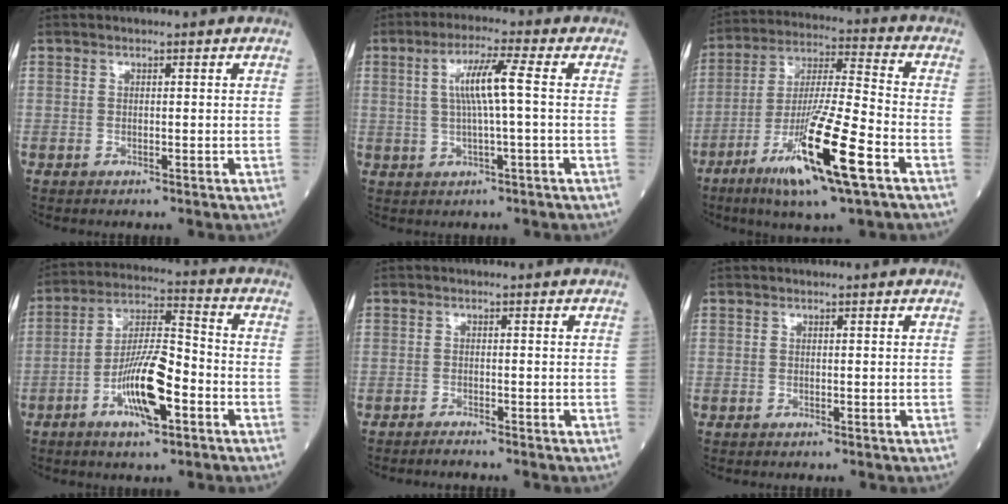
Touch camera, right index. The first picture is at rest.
{"total": 6.6, "force": [0.8, -0.2, 6.5], "torque": [-0.121, 0.010, 0.015]}
{"total": 16.6, "force": [-7.8, 0.7, 14.6], "torque": [-0.279, -0.028, -0.138]}
{"total": 11.7, "force": [-4.5, 2.8, 10.4], "torque": [-0.198, 0.005, -0.081]}
{"total": 1.3, "force": [-1.3, -0.2, 0.3], "torque": [-0.009, -0.002, -0.024]}
{"total": 0.0}